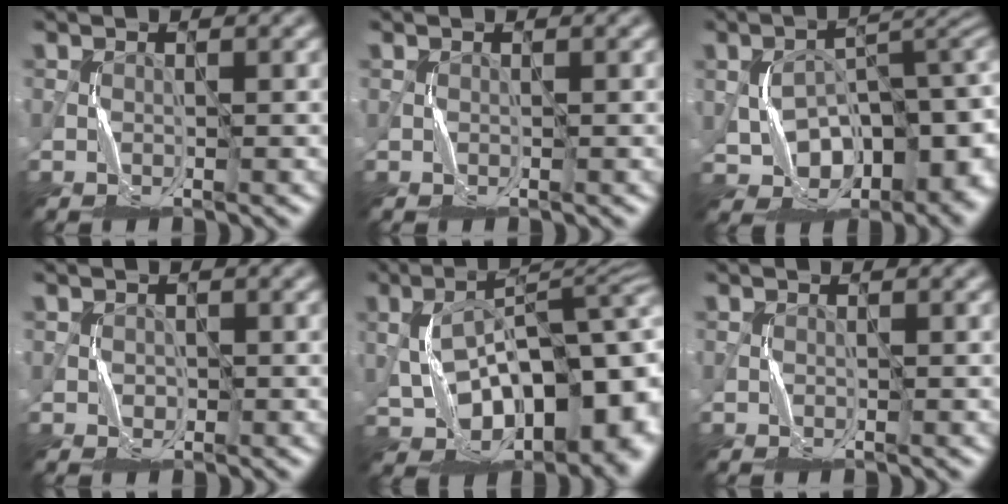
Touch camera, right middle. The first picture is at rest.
{"total": 0.0}
{"total": 11.6, "force": [-2.0, 7.1, 9.0], "torque": [-0.135, -0.010, -0.024]}
{"total": 0.8, "force": [0.0, 0.7, 0.1], "torque": [0.002, -0.002, -0.001]}
{"total": 14.5, "force": [-1.7, 7.3, 12.5], "torque": [-0.181, 0.004, -0.018]}
{"total": 0.0}